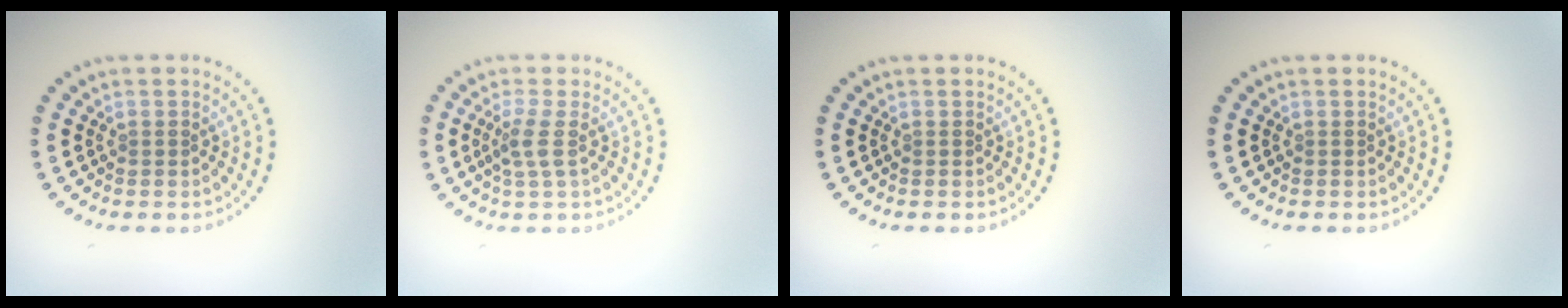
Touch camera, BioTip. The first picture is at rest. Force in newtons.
{"total": 2.0, "press": 1.6, "slide": 1.3}
{"total": 0.0}
{"total": 0.0}